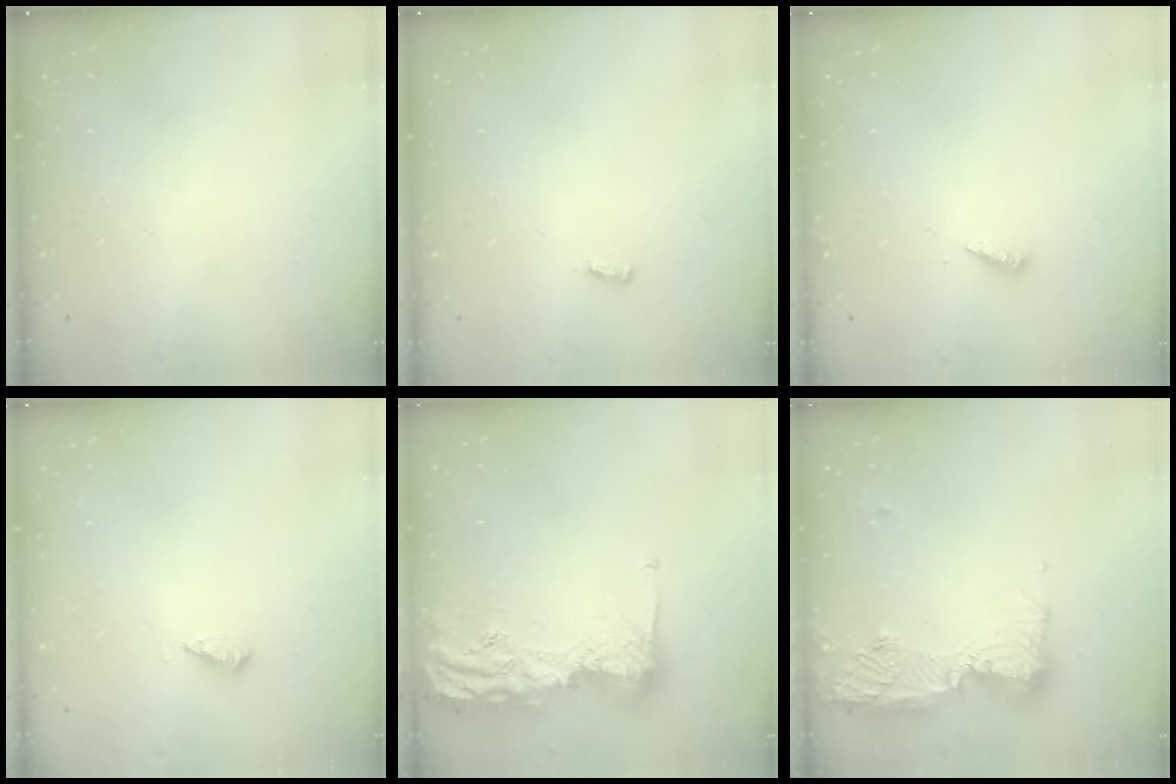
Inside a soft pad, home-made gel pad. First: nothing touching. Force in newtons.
{"total": 2.6, "press": 2.4, "slide": 1.0}
{"total": 2.0, "press": 2.0, "slide": 0.2}
{"total": 3.1, "press": 3.0, "slide": 0.7}
{"total": 17.7, "press": 17.6, "slide": 0.9}
{"total": 17.6, "press": 16.5, "slide": 6.2}